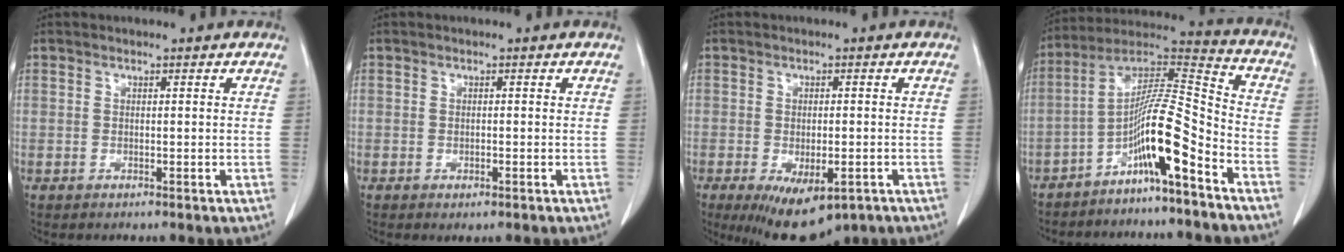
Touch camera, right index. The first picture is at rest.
{"total": 0.7, "force": [-0.4, 0.2, 0.6], "torque": [-0.014, -0.005, -0.001]}
{"total": 11.2, "force": [-6.3, 4.8, 7.9], "torque": [-0.139, -0.019, -0.084]}
{"total": 12.1, "force": [-6.7, 0.3, 10.1], "torque": [-0.189, 0.018, -0.126]}